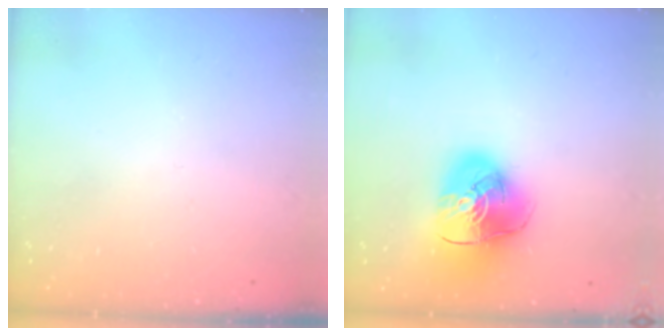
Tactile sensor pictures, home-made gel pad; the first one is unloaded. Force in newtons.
{"total": 14.6, "press": 14.4, "slide": 2.1}